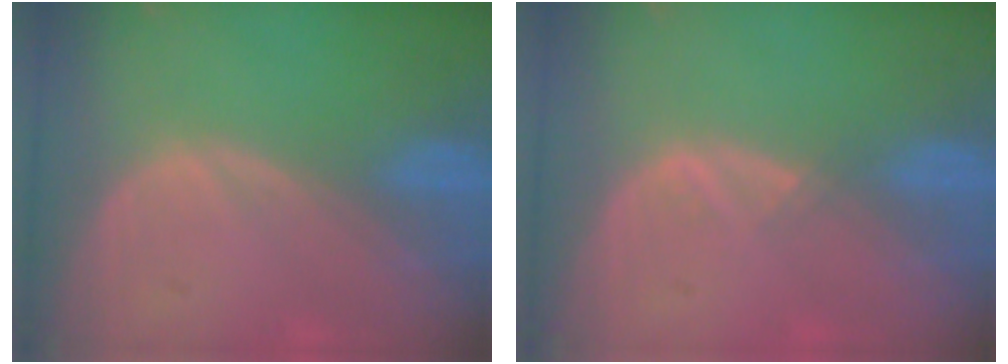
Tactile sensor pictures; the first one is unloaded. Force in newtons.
{"total": 1.0, "press": 0.9, "slide": 0.5}